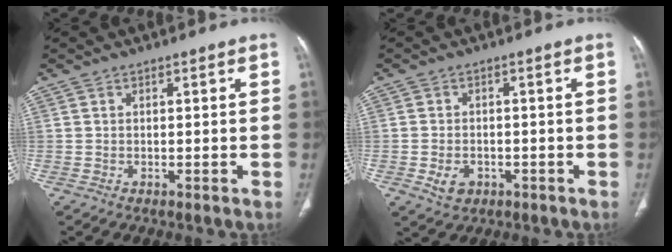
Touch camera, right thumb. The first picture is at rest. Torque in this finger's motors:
{"motor_torque": [-0.26, 0.21, -0.18, 0.07, 0.00]}